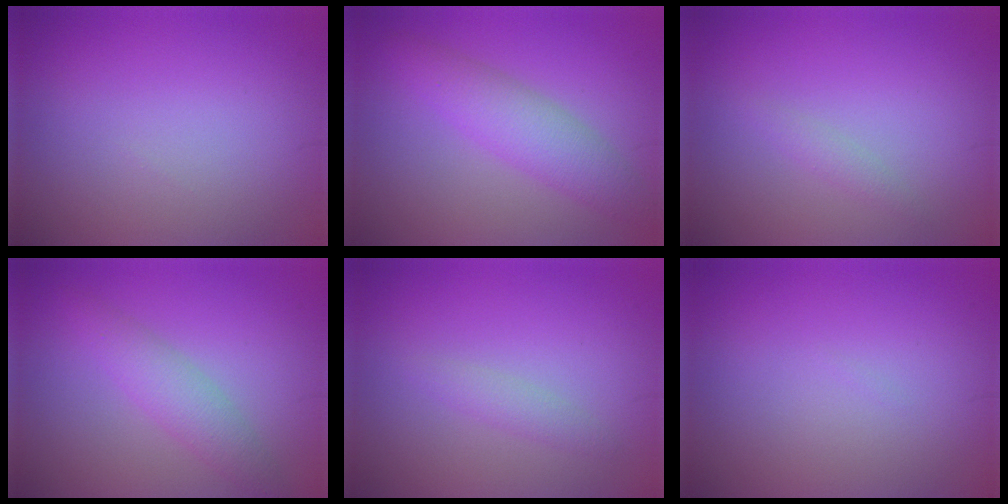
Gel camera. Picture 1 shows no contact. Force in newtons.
{"total": 4.1, "press": 4.1, "slide": 0.1}
{"total": 1.0, "press": 1.0, "slide": 0.0}
{"total": 2.9, "press": 2.9, "slide": 0.1}
{"total": 1.3, "press": 1.3, "slide": 0.0}
{"total": 0.0}